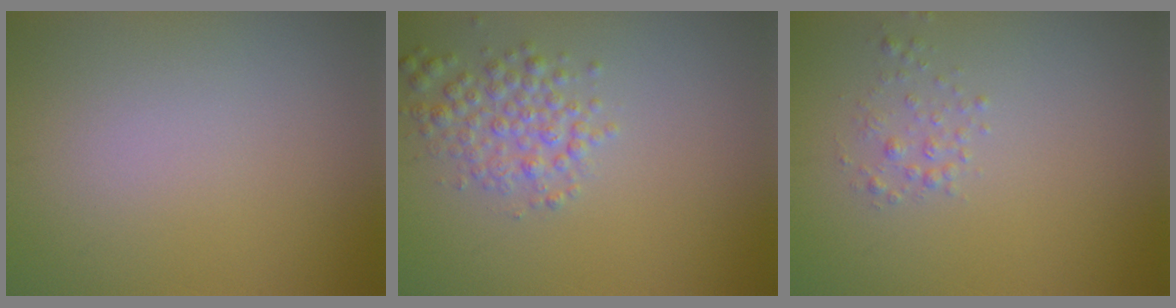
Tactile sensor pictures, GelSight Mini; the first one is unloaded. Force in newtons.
{"total": 2.8, "press": 2.8, "slide": 0.1}
{"total": 1.1, "press": 1.1, "slide": 0.1}